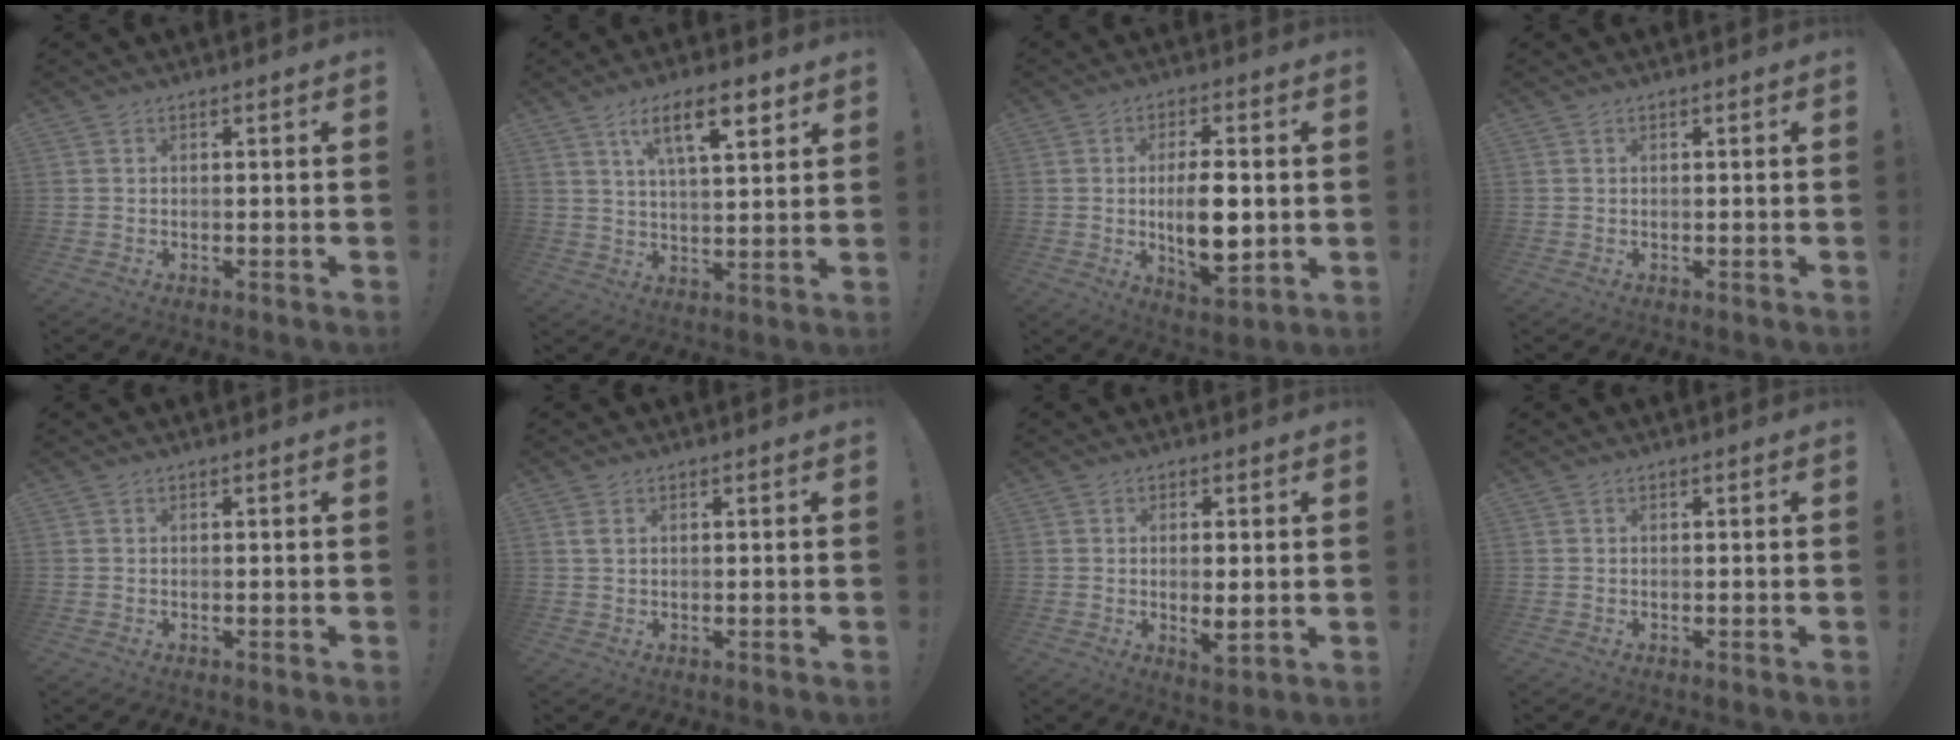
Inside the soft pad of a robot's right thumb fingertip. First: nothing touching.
{"total": 12.2, "force": [6.1, 4.0, 9.8], "torque": [-0.150, -0.014, 0.098]}
{"total": 12.3, "force": [-0.4, 5.1, 11.2], "torque": [-0.196, -0.012, -0.010]}
{"total": 0.0}
{"total": 0.0}
{"total": 1.7, "force": [0.8, 0.9, 1.2], "torque": [-0.019, 0.000, 0.012]}
{"total": 4.4, "force": [-0.2, 1.5, 4.1], "torque": [-0.049, -0.010, 0.001]}
{"total": 0.0}